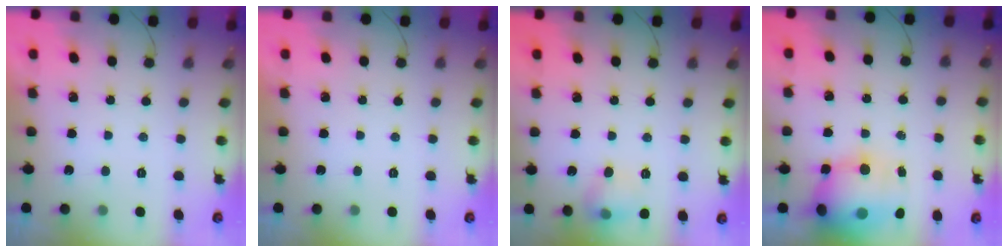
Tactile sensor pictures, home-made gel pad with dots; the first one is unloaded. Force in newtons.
{"total": 0.0}
{"total": 8.3, "press": 8.3, "slide": 0.8}
{"total": 18.3, "press": 16.3, "slide": 8.4}